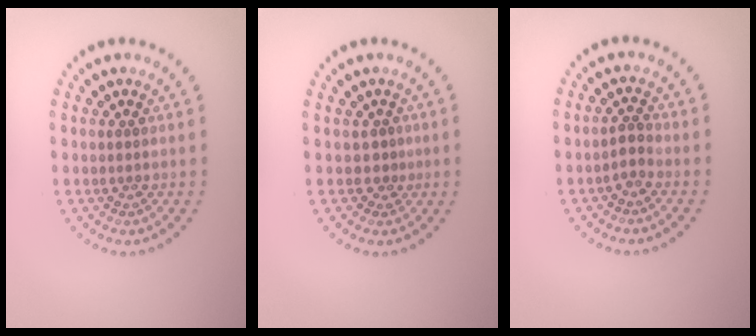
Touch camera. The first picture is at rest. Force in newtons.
{"total": 0.9, "press": 0.3, "slide": 0.8}
{"total": 1.4, "press": 0.9, "slide": 1.0}